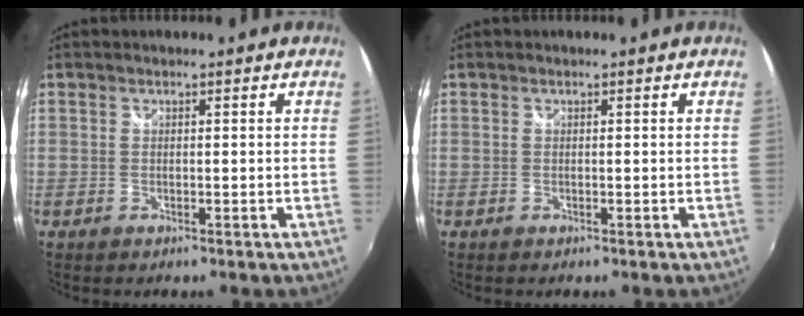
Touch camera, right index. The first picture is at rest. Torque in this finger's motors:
{"motor_torque": [-0.11, 0.11, 0.03, 0.00]}